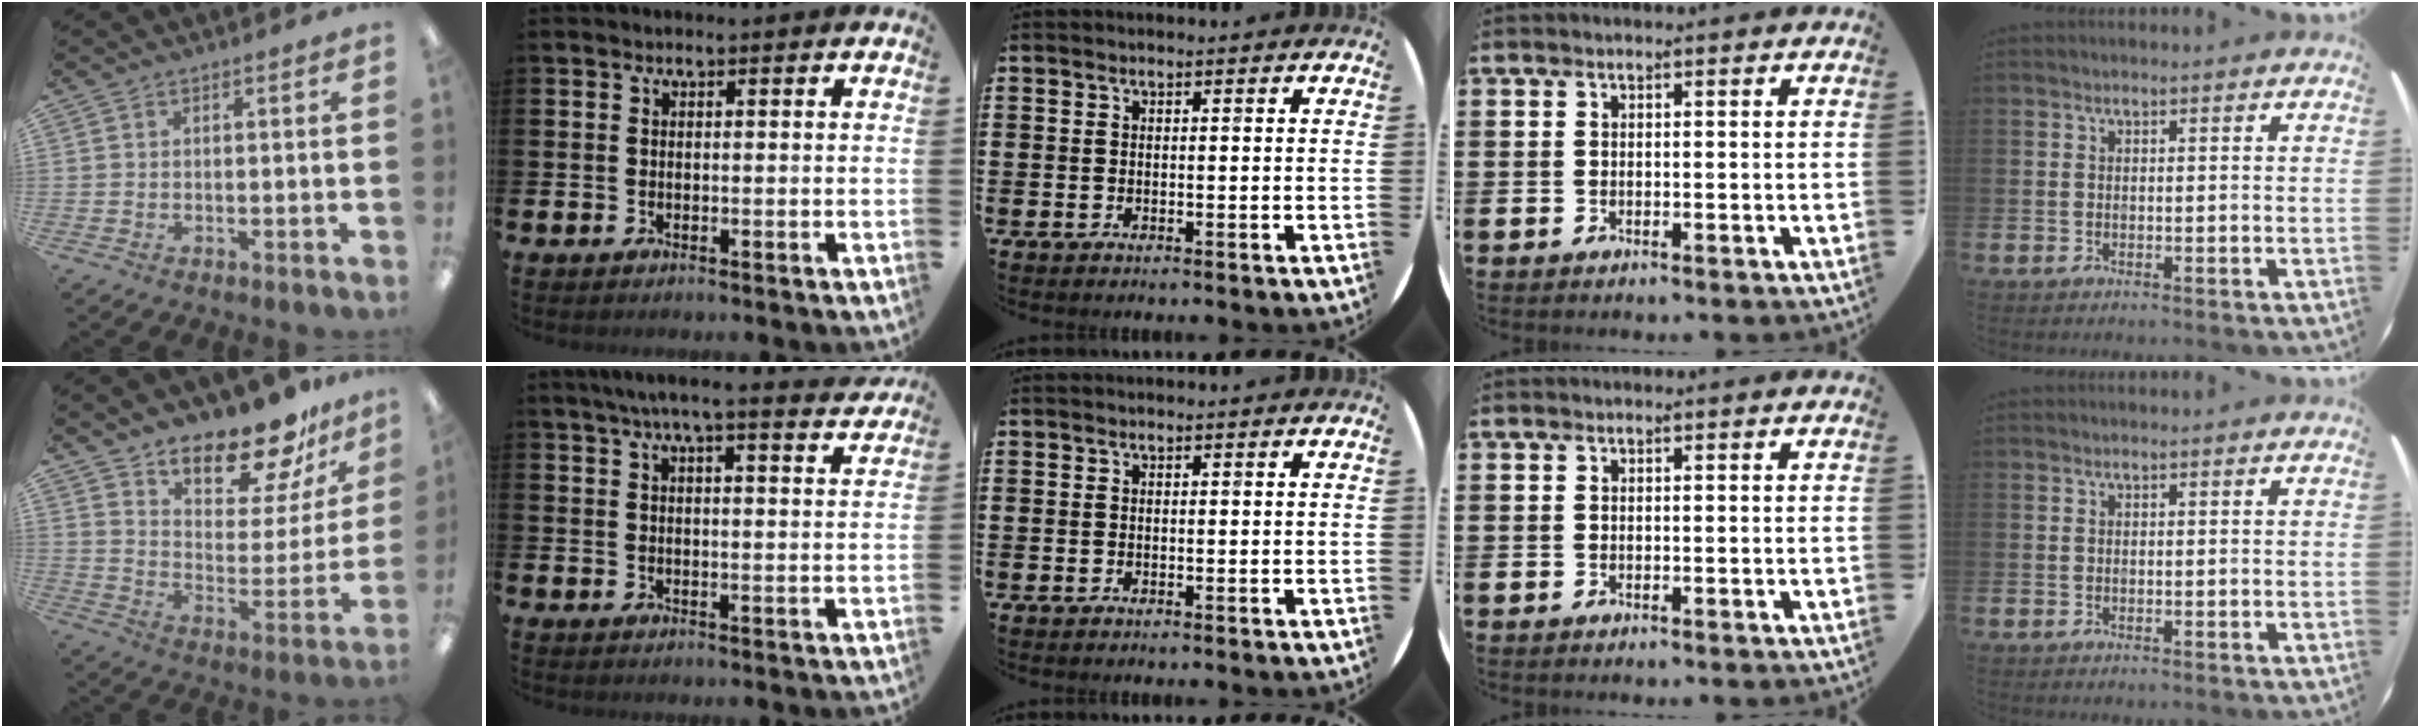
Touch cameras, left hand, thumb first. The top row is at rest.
{"thumb": {"total": 16.5, "force": [14.7, 4.7, 5.7], "torque": [-0.101, -0.125, 0.255]}, "index": {"total": 5.9, "force": [5.3, 0.1, 2.6], "torque": [-0.051, -0.020, 0.091]}}